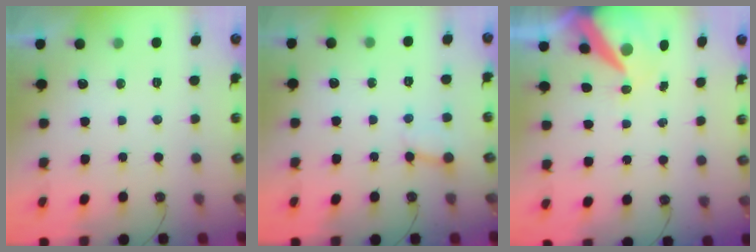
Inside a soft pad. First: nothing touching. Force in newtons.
{"total": 6.1, "press": 6.1, "slide": 0.5}
{"total": 10.4, "press": 10.4, "slide": 1.2}